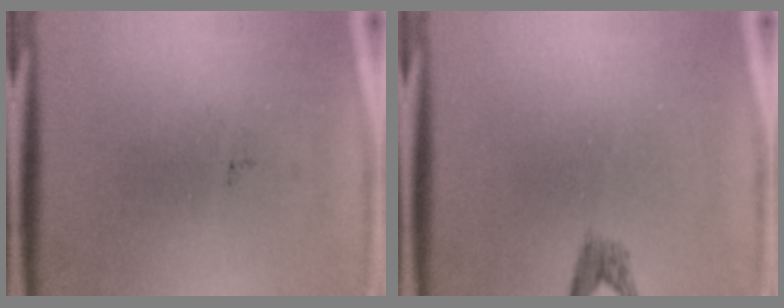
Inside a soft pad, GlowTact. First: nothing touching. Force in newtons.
{"total": 1.4}